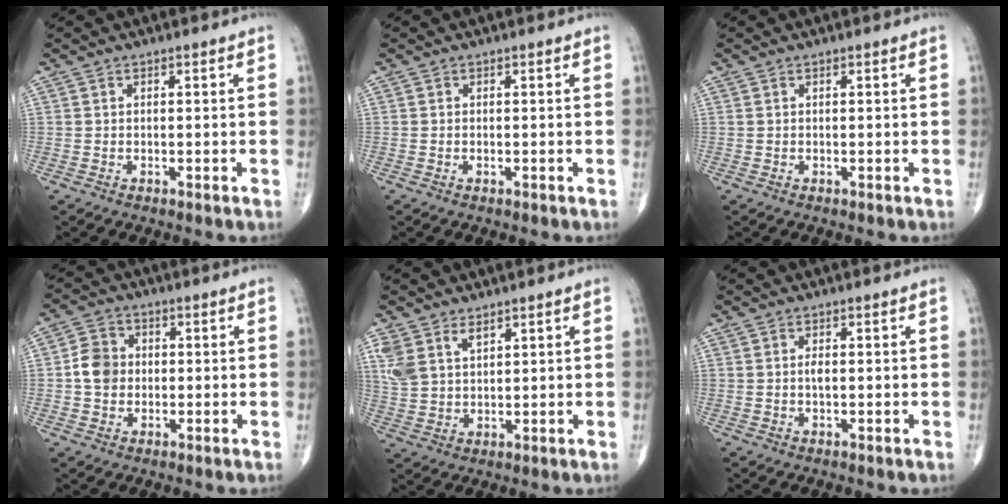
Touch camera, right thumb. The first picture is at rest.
{"total": 0.0}
{"total": 0.0}
{"total": 5.9, "force": [-0.2, 5.1, 3.1], "torque": [-0.043, 0.011, -0.011]}
{"total": 6.3, "force": [3.7, 3.5, 3.8], "torque": [-0.071, -0.011, 0.084]}
{"total": 1.2, "force": [0.0, 0.6, 1.1], "torque": [-0.020, 0.000, 0.001]}